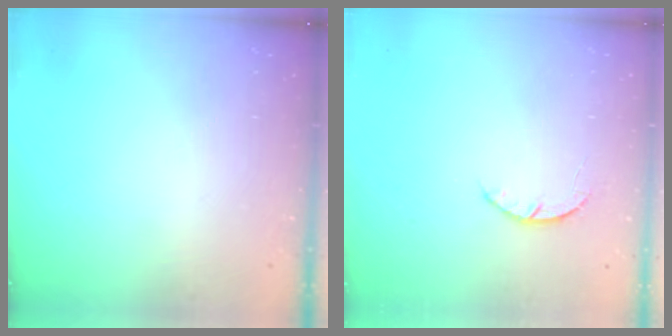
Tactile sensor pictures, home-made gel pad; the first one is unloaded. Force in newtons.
{"total": 2.6, "press": 2.5, "slide": 0.4}